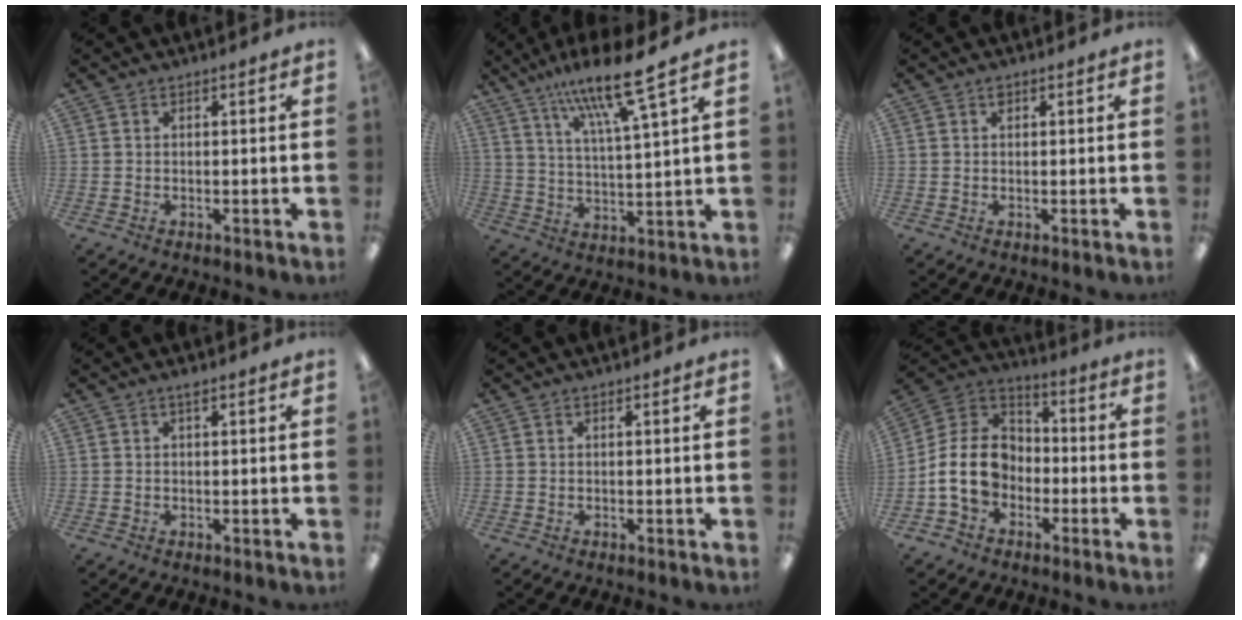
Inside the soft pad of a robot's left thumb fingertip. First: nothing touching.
{"total": 14.2, "force": [10.3, 1.5, 9.6], "torque": [-0.171, -0.051, 0.165]}
{"total": 0.8, "force": [0.6, 0.5, 0.2], "torque": [0.001, 0.001, 0.009]}
{"total": 1.0, "force": [0.6, 0.3, 0.8], "torque": [-0.017, 0.002, 0.010]}
{"total": 0.0}
{"total": 13.9, "force": [-2.5, 11.0, 8.1], "torque": [-0.194, 0.024, -0.043]}